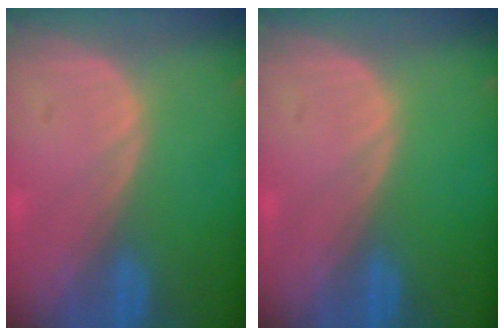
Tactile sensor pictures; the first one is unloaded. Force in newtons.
{"total": 0.0}